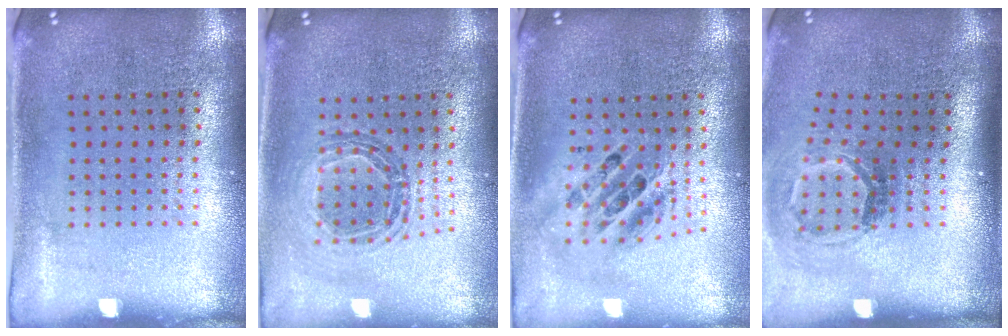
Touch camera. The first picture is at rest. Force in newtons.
{"total": 0.8, "press": 0.8, "slide": 0.1}
{"total": 1.8, "press": 1.5, "slide": 1.1}
{"total": 1.8, "press": 1.2, "slide": 1.4}